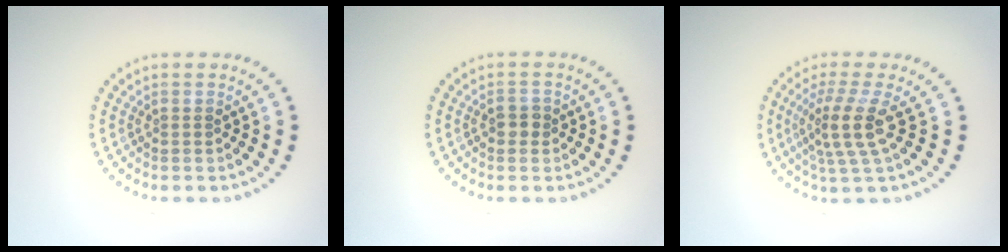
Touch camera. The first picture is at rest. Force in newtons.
{"total": 1.3, "press": 1.3, "slide": 0.3}
{"total": 3.7, "press": 2.8, "slide": 2.3}